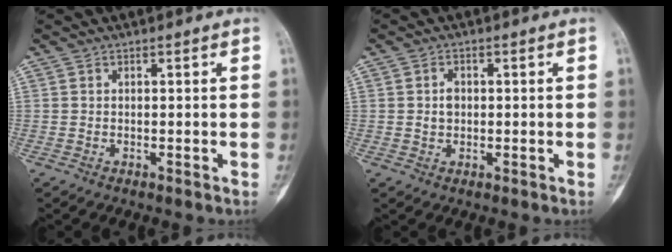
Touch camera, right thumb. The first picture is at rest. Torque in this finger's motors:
{"motor_torque": [0.65, 0.21, 0.30, -0.24, -0.06]}